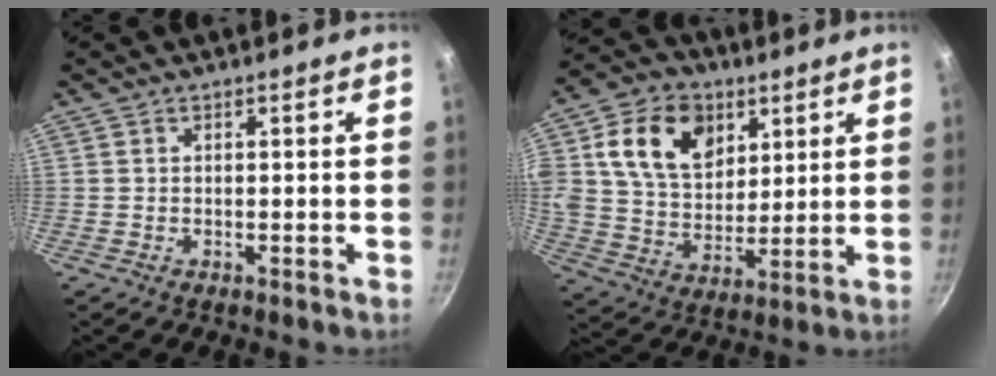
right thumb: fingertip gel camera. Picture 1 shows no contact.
{"total": 17.4, "force": [6.4, 12.6, 10.2], "torque": [-0.156, -0.014, 0.109]}